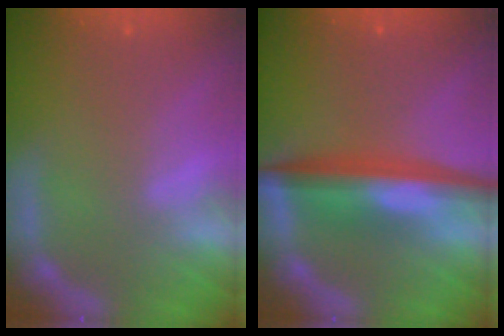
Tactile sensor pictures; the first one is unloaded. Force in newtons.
{"total": 7.1}